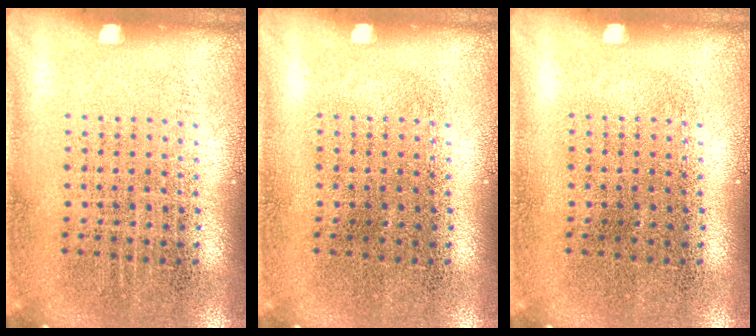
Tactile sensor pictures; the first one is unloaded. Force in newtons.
{"total": 0.0}
{"total": 0.0}